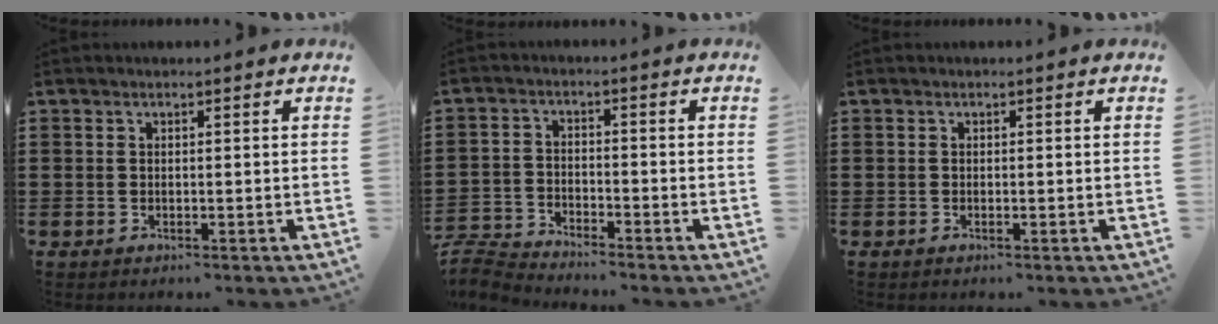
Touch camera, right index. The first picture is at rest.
{"total": 3.9, "force": [-3.9, 0.2, 0.1], "torque": [-0.022, -0.004, -0.087]}
{"total": 0.0}